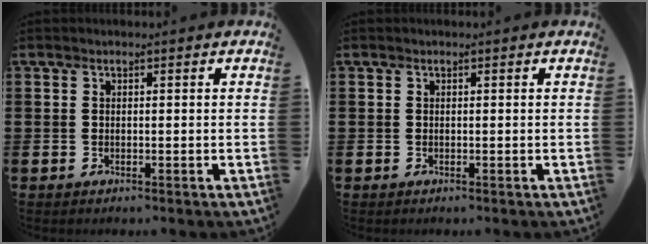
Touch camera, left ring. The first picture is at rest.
{"total": 0.0}